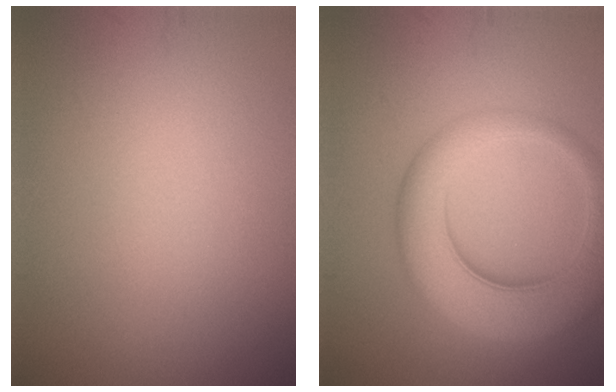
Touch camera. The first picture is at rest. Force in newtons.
{"total": 8.1, "press": 8.1, "slide": 0.5}